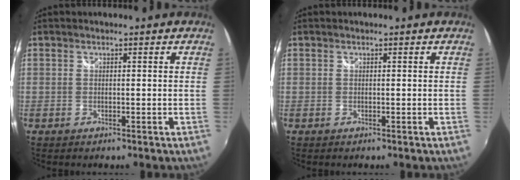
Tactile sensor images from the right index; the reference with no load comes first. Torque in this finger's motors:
{"motor_torque": [0.00, 0.00, 0.00, 0.00]}